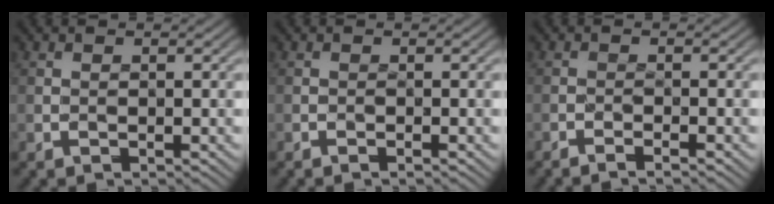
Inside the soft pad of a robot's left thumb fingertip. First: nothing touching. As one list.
[{"total": 0.5, "force": [-0.4, -0.2, 0.2], "torque": [-0.004, 0.000, -0.008]}, {"total": 1.7, "force": [-1.5, -0.6, 0.5], "torque": [-0.017, 0.001, -0.026]}]